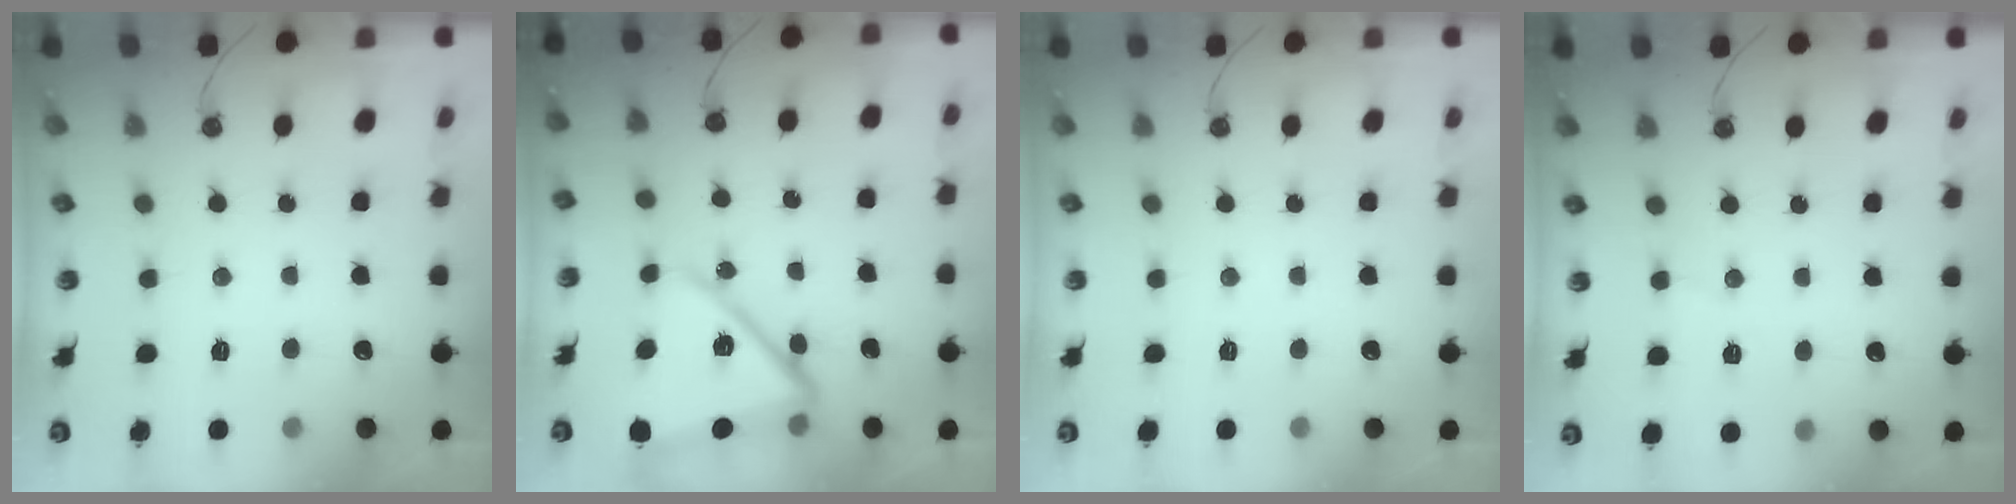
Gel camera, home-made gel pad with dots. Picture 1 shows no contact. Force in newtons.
{"total": 16.0, "press": 15.9, "slide": 1.3}
{"total": 0.0}
{"total": 5.2, "press": 4.6, "slide": 2.4}